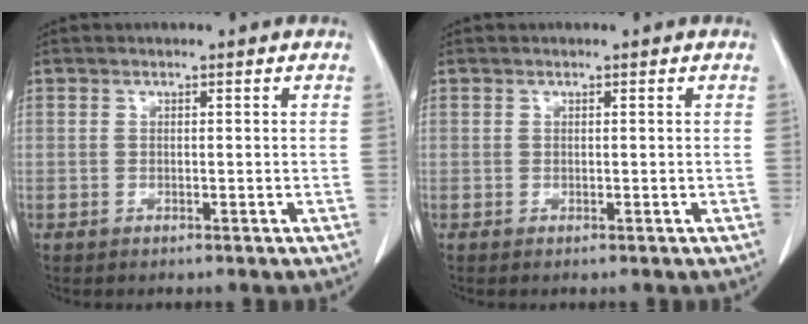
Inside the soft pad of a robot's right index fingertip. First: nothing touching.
{"total": 0.0}